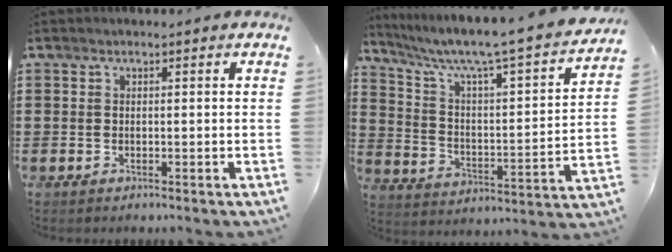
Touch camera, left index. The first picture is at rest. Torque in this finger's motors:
{"motor_torque": [1.52, -0.62, 0.39, 0.21]}